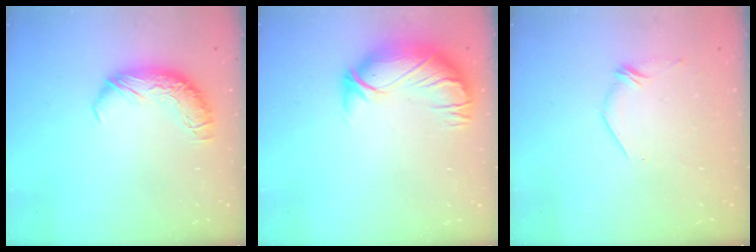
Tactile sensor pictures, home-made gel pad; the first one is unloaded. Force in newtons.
{"total": 2.9, "press": 0.4, "slide": 2.9}
{"total": 5.9, "press": 5.9, "slide": 0.9}